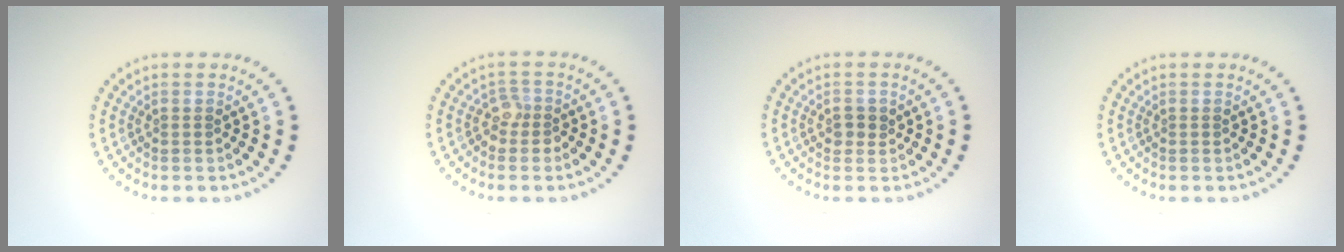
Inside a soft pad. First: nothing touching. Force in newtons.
{"total": 1.7, "press": 1.4, "slide": 1.0}
{"total": 1.3, "press": 1.3, "slide": 0.4}
{"total": 0.0}